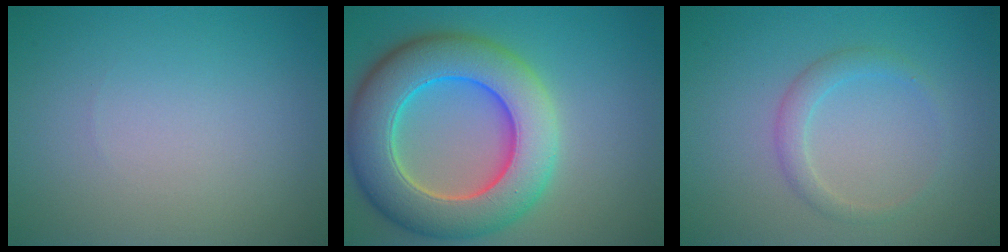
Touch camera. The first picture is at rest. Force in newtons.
{"total": 10.7, "press": 10.6, "slide": 0.6}
{"total": 1.8, "press": 1.8, "slide": 0.0}